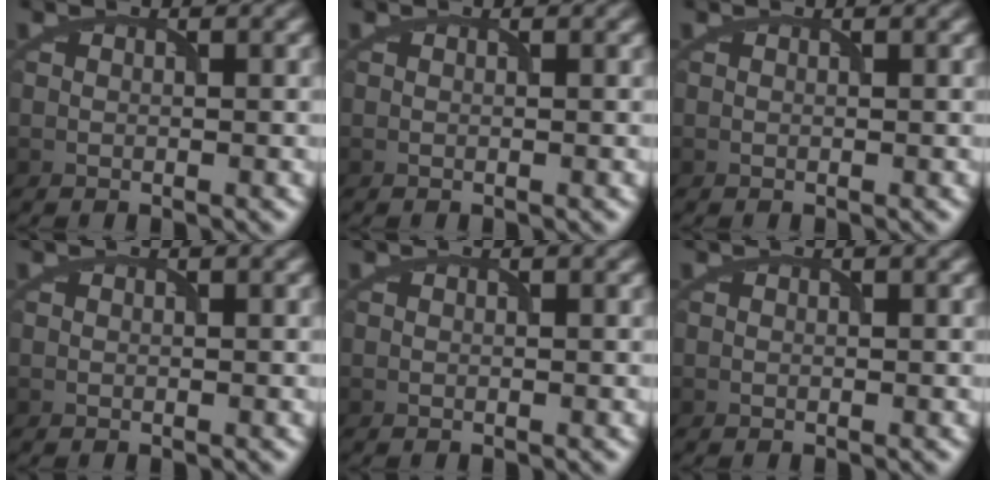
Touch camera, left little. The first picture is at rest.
{"total": 0.0}
{"total": 0.0}
{"total": 0.0}
{"total": 0.0}
{"total": 0.0}